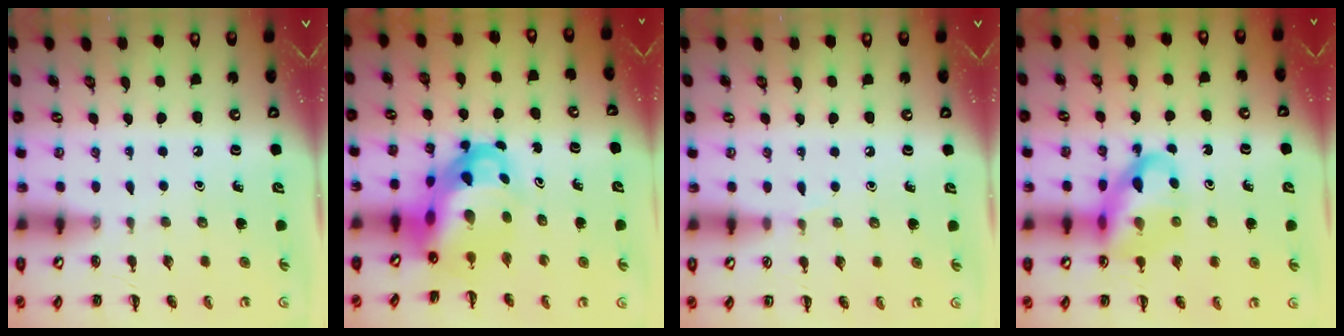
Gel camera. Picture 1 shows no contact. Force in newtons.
{"total": 6.3, "press": 6.2, "slide": 1.0}
{"total": 3.1, "press": 3.0, "slide": 1.0}
{"total": 11.9, "press": 11.5, "slide": 3.3}